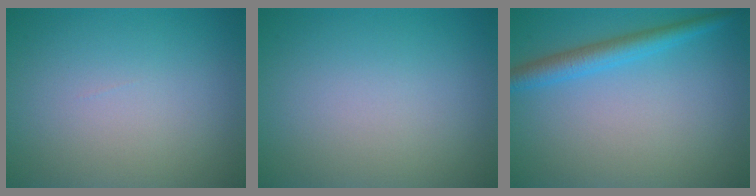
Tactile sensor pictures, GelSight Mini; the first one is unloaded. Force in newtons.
{"total": 0.0}
{"total": 3.0, "press": 3.0, "slide": 0.0}